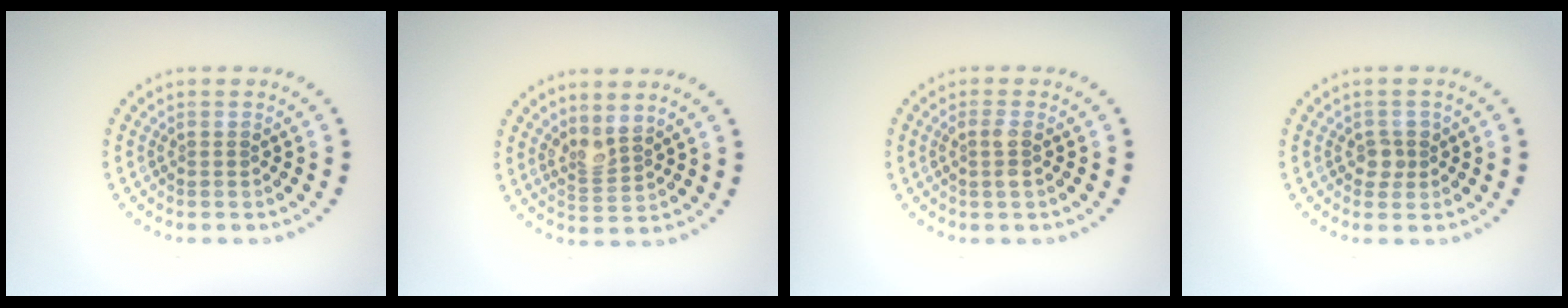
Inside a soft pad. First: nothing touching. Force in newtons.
{"total": 2.2, "press": 1.6, "slide": 1.4}
{"total": 1.5, "press": 1.3, "slide": 0.6}
{"total": 1.5, "press": 1.3, "slide": 0.8}